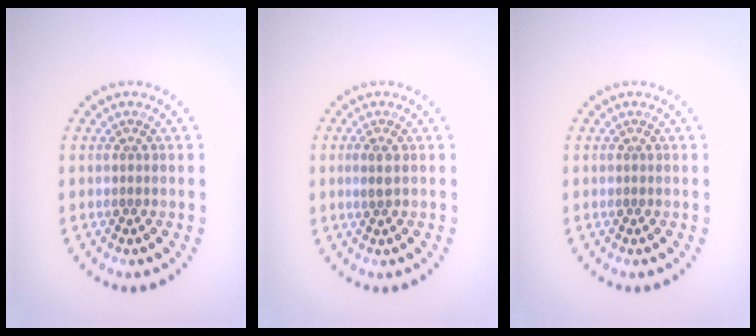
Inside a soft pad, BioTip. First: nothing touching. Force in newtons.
{"total": 1.1, "press": 1.0, "slide": 0.5}
{"total": 0.0}